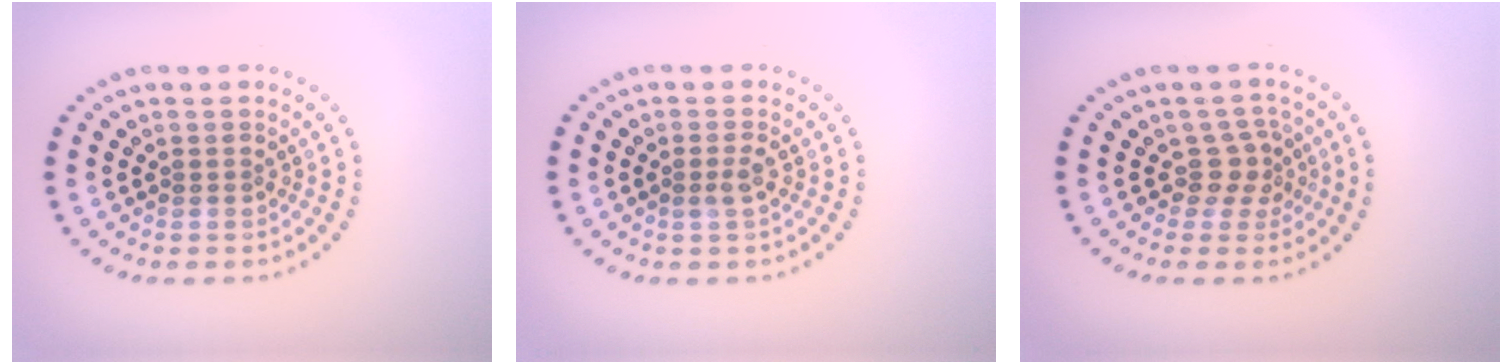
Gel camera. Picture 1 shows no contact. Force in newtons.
{"total": 1.0, "press": 0.9, "slide": 0.6}
{"total": 2.4, "press": 1.7, "slide": 1.7}